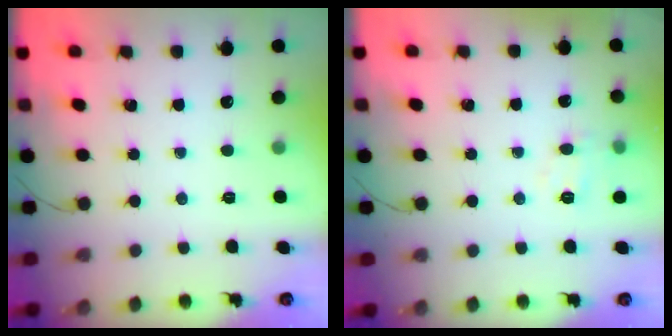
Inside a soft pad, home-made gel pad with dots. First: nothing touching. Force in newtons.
{"total": 7.2, "press": 7.1, "slide": 1.4}